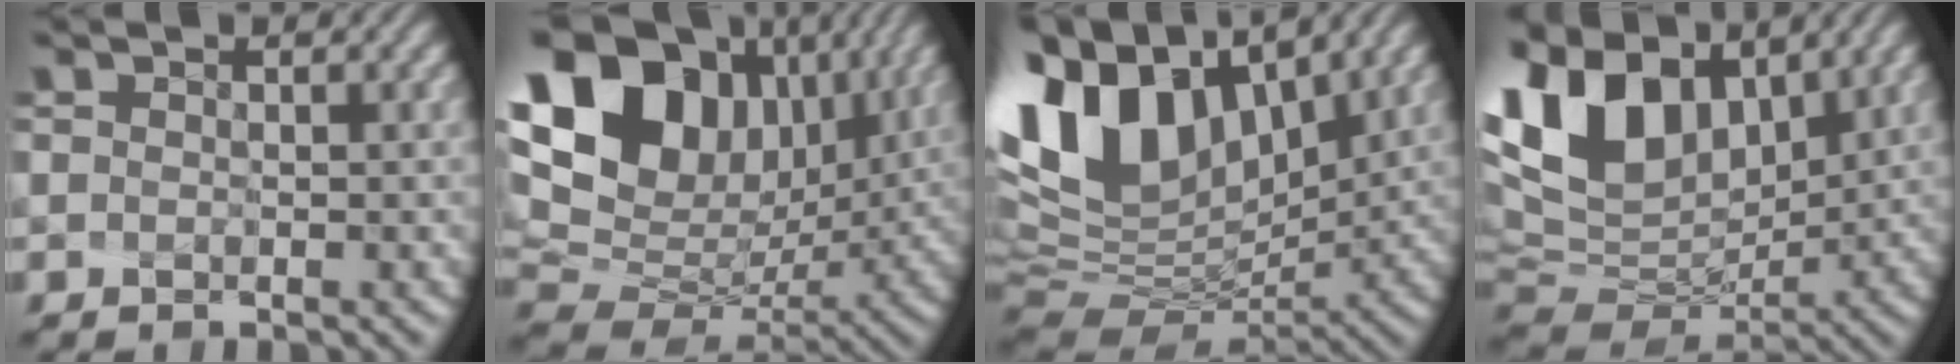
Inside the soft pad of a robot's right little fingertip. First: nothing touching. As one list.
[{"total": 16.0, "force": [5.9, 11.1, 9.8], "torque": [-0.191, 0.029, 0.122]}, {"total": 12.6, "force": [4.8, 7.5, 8.9], "torque": [-0.203, 0.020, 0.097]}, {"total": 11.5, "force": [5.2, 7.1, 7.4], "torque": [-0.177, 0.012, 0.110]}]